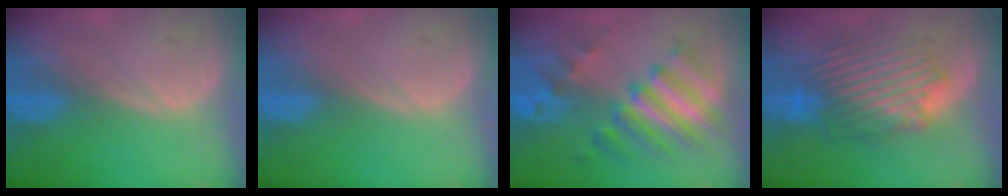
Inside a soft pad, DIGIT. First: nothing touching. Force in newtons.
{"total": 0.0}
{"total": 9.5, "press": 8.4, "slide": 4.5}
{"total": 8.5, "press": 8.1, "slide": 2.5}